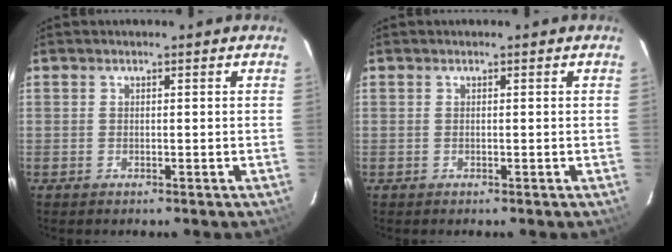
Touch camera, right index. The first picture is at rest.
{"total": 0.0}